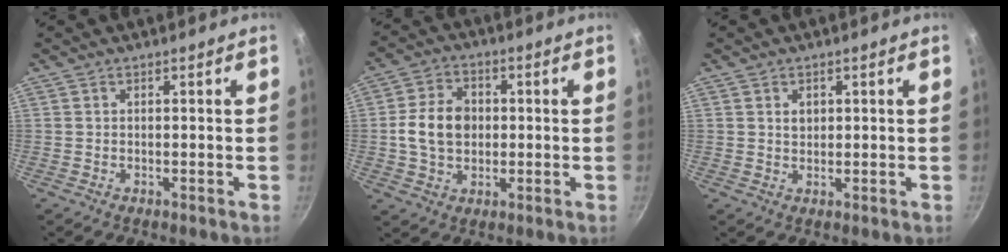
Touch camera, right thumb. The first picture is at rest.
{"total": 9.6, "force": [0.2, 7.3, 6.2], "torque": [-0.095, 0.013, -0.004]}
{"total": 1.8, "force": [0.6, 1.5, 1.0], "torque": [-0.008, -0.002, 0.011]}